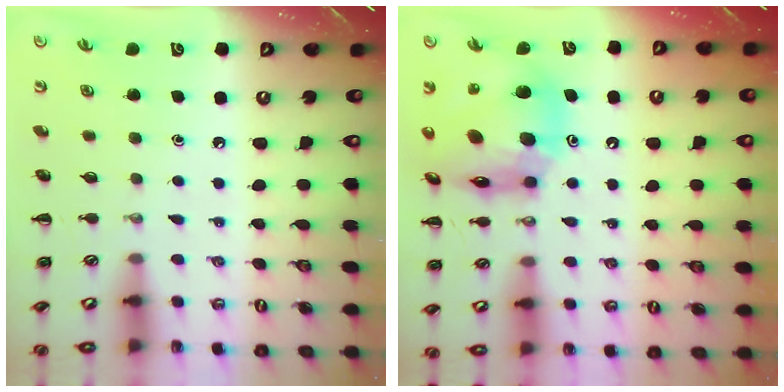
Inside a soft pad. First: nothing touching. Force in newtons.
{"total": 17.1, "press": 16.3, "slide": 5.0}